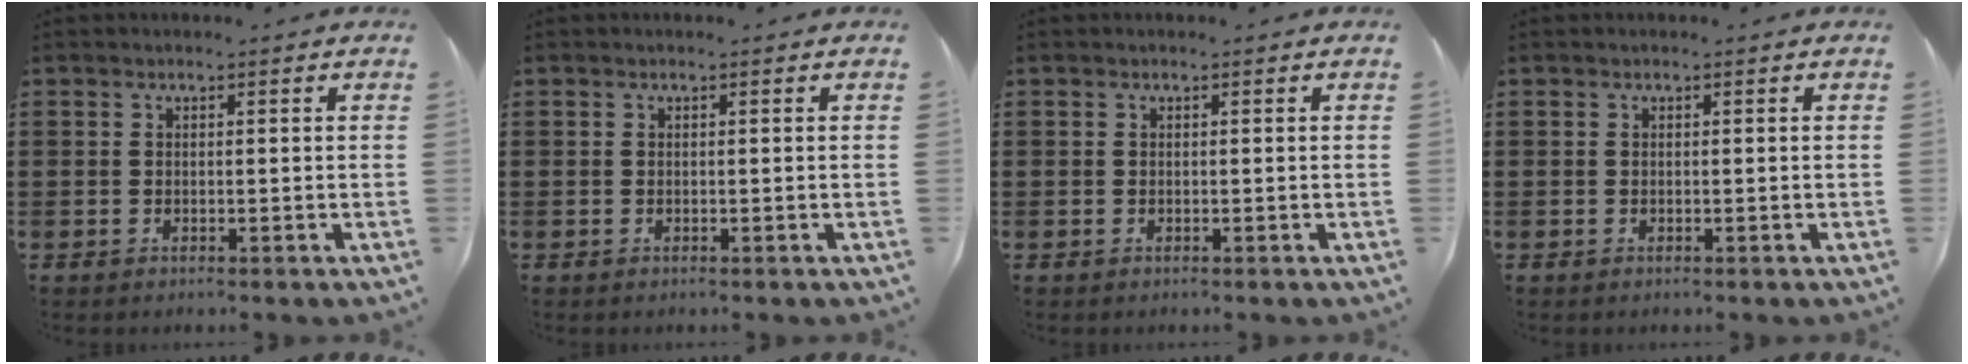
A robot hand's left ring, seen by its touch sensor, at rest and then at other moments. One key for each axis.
{"total": 0.0}
{"total": 0.0}
{"total": 0.0}